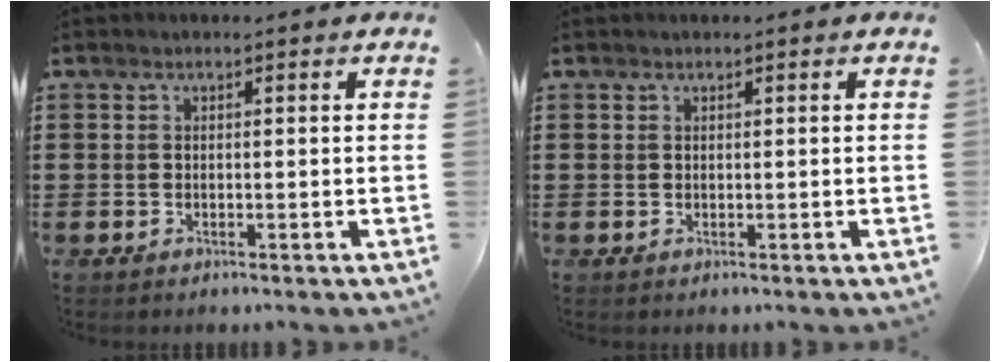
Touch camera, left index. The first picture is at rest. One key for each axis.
{"total": 0.0}